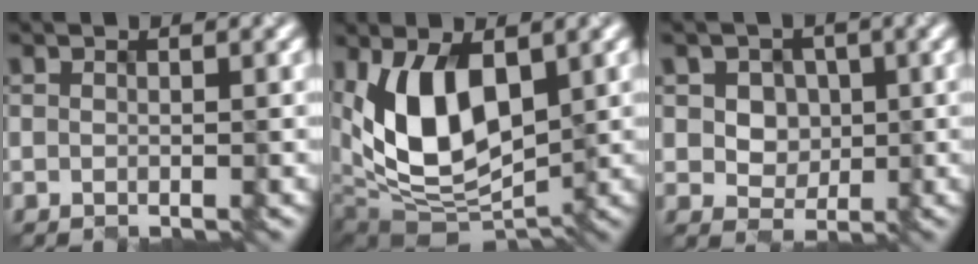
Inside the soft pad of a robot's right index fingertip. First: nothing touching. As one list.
[{"total": 9.5, "force": [2.2, 5.2, 7.6], "torque": [-0.147, -0.006, 0.039]}, {"total": 4.0, "force": [1.0, 3.6, 1.6], "torque": [-0.038, 0.007, 0.025]}]